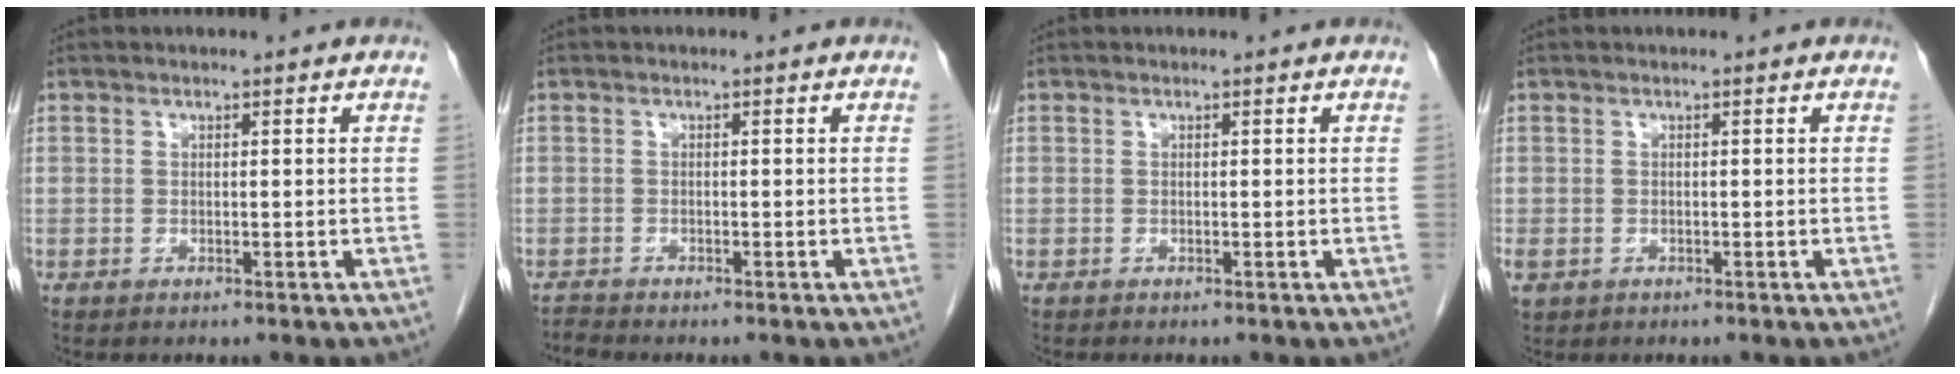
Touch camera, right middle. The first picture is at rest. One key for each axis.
{"total": 1.0, "fx": -0.9, "fy": -0.4, "fz": -0.3, "tx": 0.000, "ty": -0.011, "tz": -0.019}
{"total": 0.0}
{"total": 1.8, "fx": -0.7, "fy": 1.3, "fz": 1.0, "tx": -0.027, "ty": -0.003, "tz": -0.006}